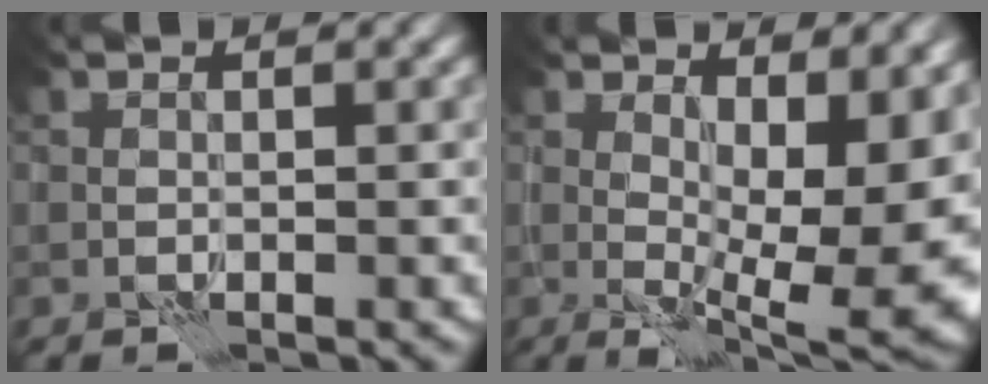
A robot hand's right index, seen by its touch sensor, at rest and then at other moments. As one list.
[{"total": 11.4, "force": [1.2, 4.9, 10.3], "torque": [-0.131, -0.011, 0.027]}]